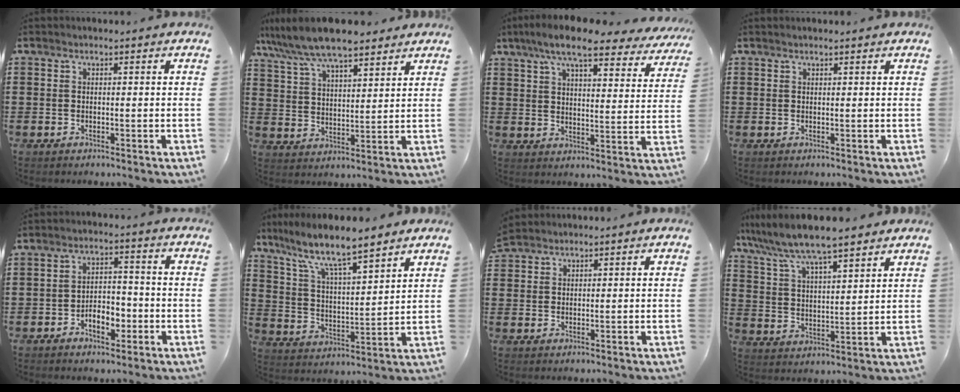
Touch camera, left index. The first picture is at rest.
{"total": 9.1, "force": [7.9, 1.6, 4.3], "torque": [-0.109, -0.021, 0.144]}
{"total": 9.6, "force": [7.8, 1.1, 5.5], "torque": [-0.124, -0.028, 0.136]}
{"total": 0.7, "force": [0.6, 0.0, 0.3], "torque": [-0.006, -0.002, 0.012]}
{"total": 4.9, "force": [-2.3, 2.6, 3.4], "torque": [-0.052, 0.005, -0.044]}
{"total": 8.2, "force": [6.7, 1.3, 4.5], "torque": [-0.116, -0.036, 0.111]}
{"total": 2.1, "force": [2.0, 0.6, 0.0], "torque": [-0.006, 0.002, 0.042]}
{"total": 7.2, "force": [6.4, 0.3, 3.2], "torque": [-0.089, -0.033, 0.108]}